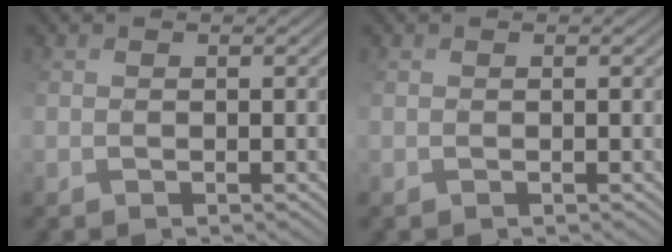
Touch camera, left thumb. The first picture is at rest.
{"total": 0.0}